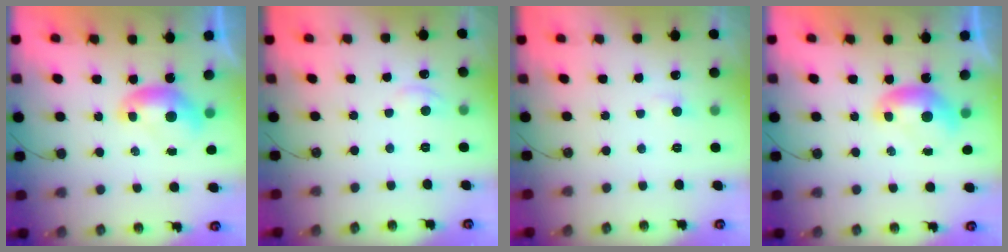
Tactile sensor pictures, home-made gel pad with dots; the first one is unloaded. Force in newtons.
{"total": 1.4, "press": 1.3, "slide": 0.7}
{"total": 0.8, "press": 0.4, "slide": 0.7}
{"total": 0.0}